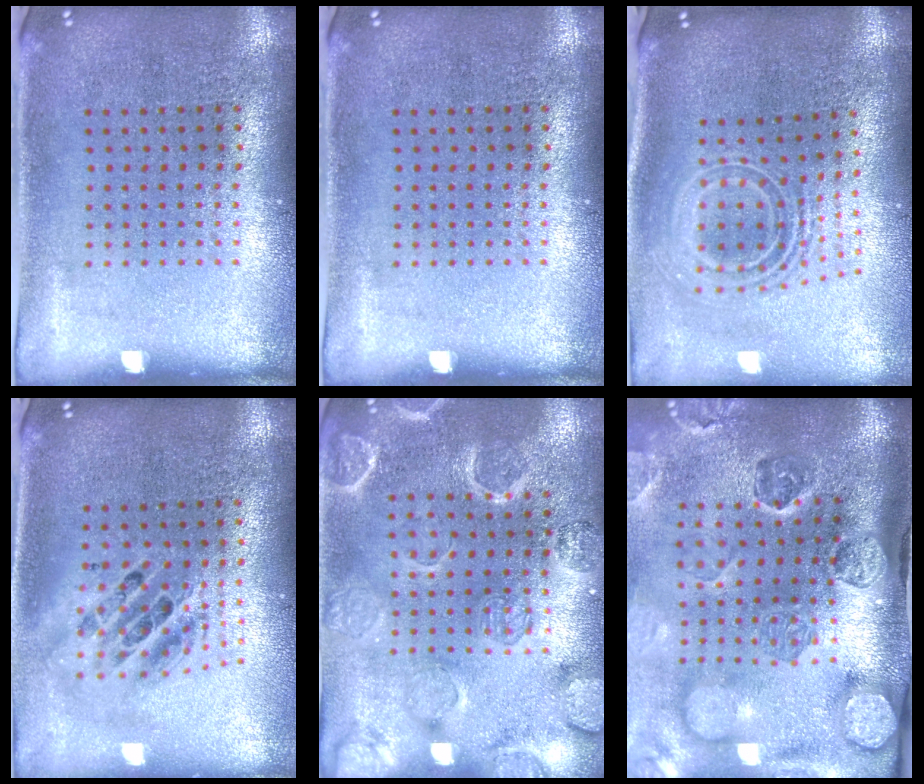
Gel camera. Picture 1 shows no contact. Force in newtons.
{"total": 0.0}
{"total": 2.3, "press": 1.7, "slide": 1.6}
{"total": 1.9, "press": 1.5, "slide": 1.1}
{"total": 2.7, "press": 2.7, "slide": 0.0}
{"total": 4.8, "press": 3.5, "slide": 3.3}